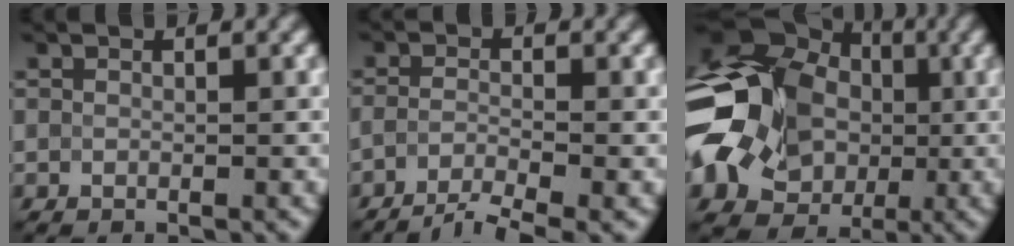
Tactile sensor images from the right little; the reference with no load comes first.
{"total": 4.3, "force": [-3.7, 0.4, 2.1], "torque": [-0.038, -0.003, -0.071]}
{"total": 14.5, "force": [-1.9, 12.6, 6.8], "torque": [-0.144, -0.003, -0.058]}